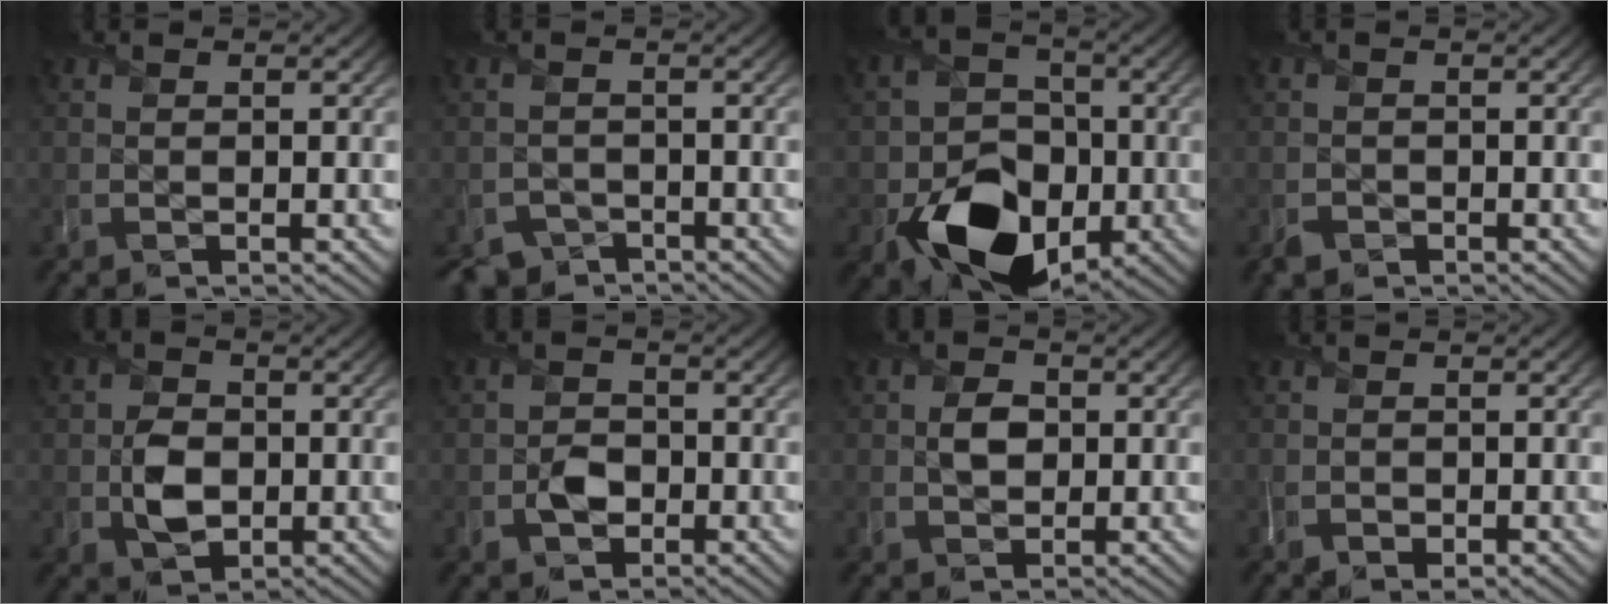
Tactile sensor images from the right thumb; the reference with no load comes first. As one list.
[{"total": 3.0, "force": [-2.6, 1.4, 0.0], "torque": [0.006, -0.007, -0.050]}, {"total": 11.4, "force": [-3.8, 8.7, 6.3], "torque": [-0.115, -0.025, -0.077]}, {"total": 1.3, "force": [-1.0, 0.9, 0.1], "torque": [0.000, -0.002, -0.022]}, {"total": 4.3, "force": [-0.5, 3.3, 2.7], "torque": [-0.053, -0.002, -0.013]}, {"total": 2.8, "force": [-1.1, 2.2, 1.4], "torque": [-0.024, 0.000, -0.023]}, {"total": 2.7, "force": [0.2, 2.1, 1.7], "torque": [-0.036, 0.001, 0.001]}, {"total": 1.7, "force": [-1.0, 1.0, 1.0], "torque": [-0.020, -0.006, -0.016]}]